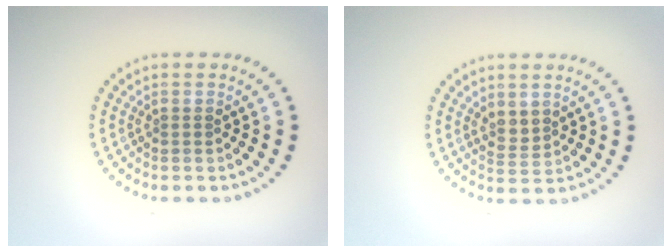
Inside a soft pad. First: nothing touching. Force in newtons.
{"total": 1.6, "press": 1.4, "slide": 0.8}